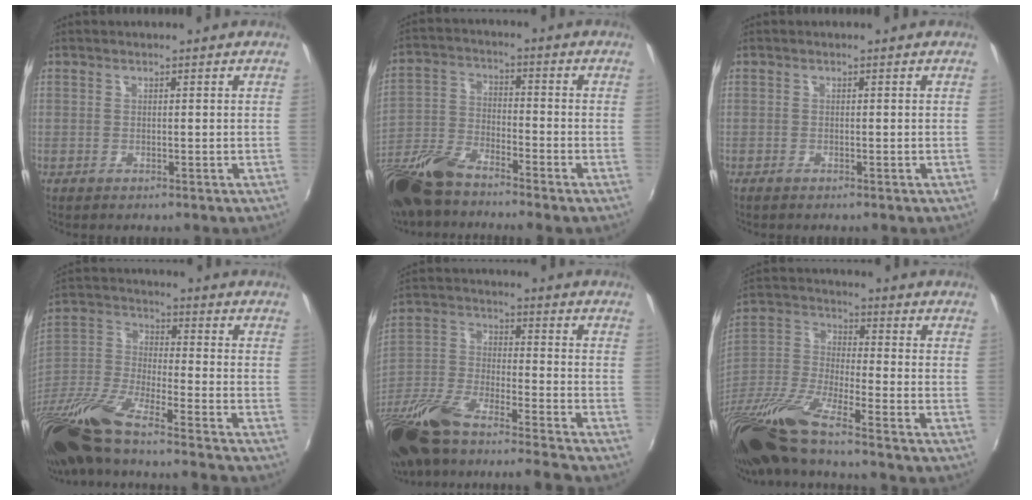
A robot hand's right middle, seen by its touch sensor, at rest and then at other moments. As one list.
[{"total": 13.7, "force": [-10.9, 3.0, 7.8], "torque": [-0.175, -0.023, -0.221]}, {"total": 0.9, "force": [-0.8, 0.1, 0.4], "torque": [-0.009, -0.004, -0.016]}, {"total": 19.3, "force": [-15.0, 0.9, 12.0], "torque": [-0.234, -0.061, -0.287]}, {"total": 22.7, "force": [-17.7, 2.1, 14.0], "torque": [-0.262, -0.055, -0.319]}, {"total": 15.5, "force": [-12.0, 0.4, 9.8], "torque": [-0.196, -0.041, -0.242]}]